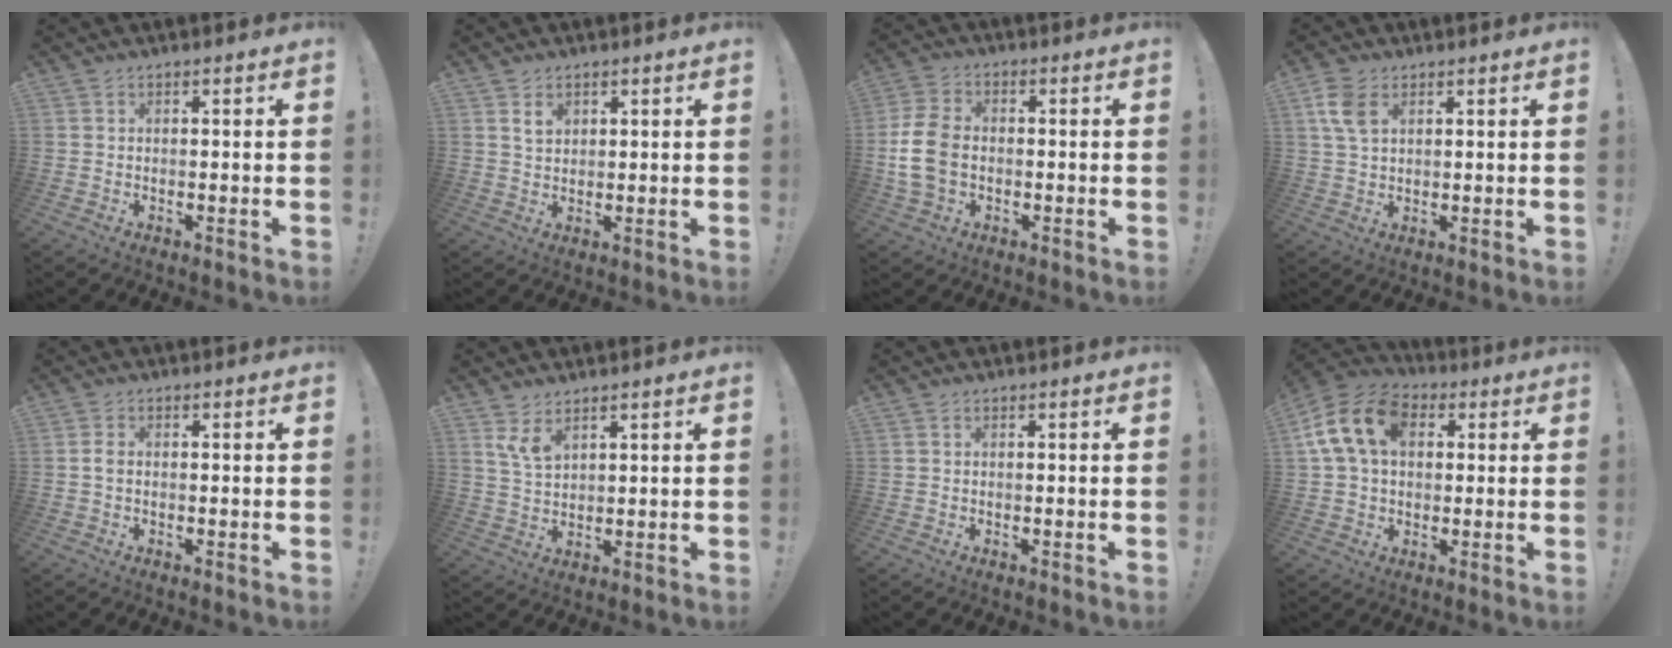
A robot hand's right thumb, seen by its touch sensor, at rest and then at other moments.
{"total": 3.7, "force": [1.9, 2.5, 2.0], "torque": [-0.023, -0.005, 0.032]}
{"total": 11.4, "force": [-1.6, 8.2, 7.7], "torque": [-0.156, 0.013, -0.023]}
{"total": 7.2, "force": [3.1, 4.5, 4.7], "torque": [-0.089, -0.002, 0.060]}
{"total": 1.6, "force": [-0.3, 1.0, 1.2], "torque": [-0.029, 0.008, -0.003]}
{"total": 5.8, "force": [4.0, 2.7, 3.3], "torque": [-0.055, -0.021, 0.075]}
{"total": 0.0}
{"total": 16.4, "force": [4.7, 11.5, 10.7], "torque": [-0.188, 0.002, 0.092]}